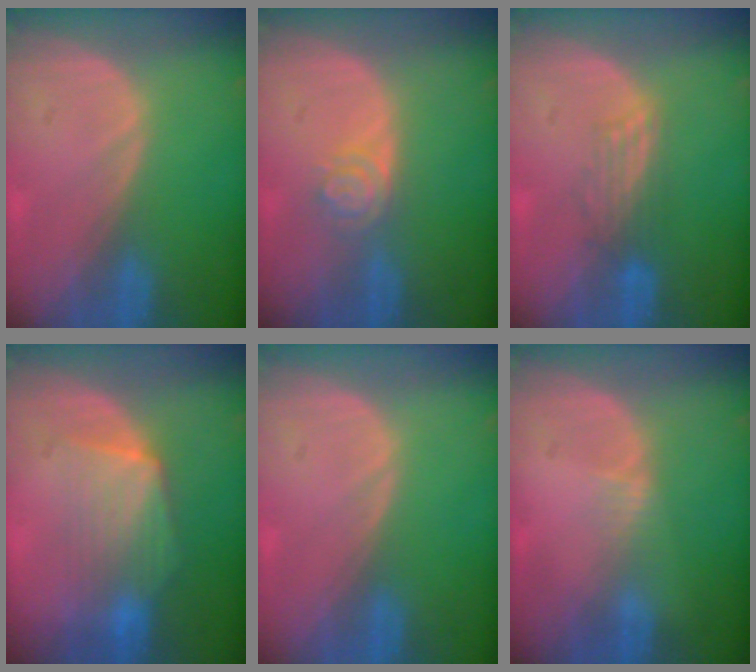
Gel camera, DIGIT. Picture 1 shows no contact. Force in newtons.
{"total": 4.0, "press": 3.3, "slide": 2.1}
{"total": 2.7, "press": 2.7, "slide": 0.4}
{"total": 7.3, "press": 7.0, "slide": 2.1}
{"total": 0.0}
{"total": 1.3, "press": 1.1, "slide": 0.8}